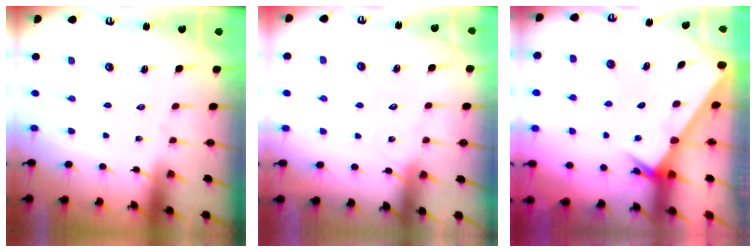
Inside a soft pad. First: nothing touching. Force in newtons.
{"total": 5.0, "press": 5.0, "slide": 0.5}
{"total": 2.4, "press": 2.4, "slide": 0.1}